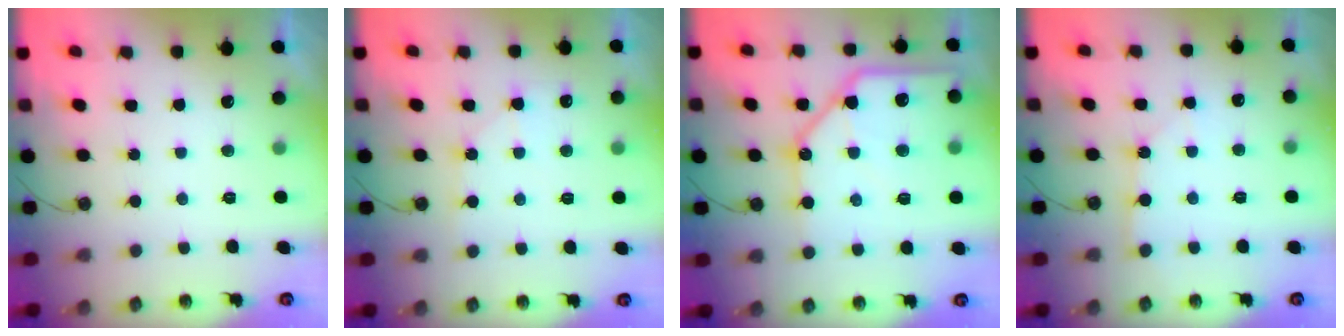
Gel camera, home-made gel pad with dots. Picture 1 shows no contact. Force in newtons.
{"total": 6.0, "press": 6.0, "slide": 0.8}
{"total": 18.2, "press": 18.1, "slide": 2.0}
{"total": 3.3, "press": 3.3, "slide": 0.4}